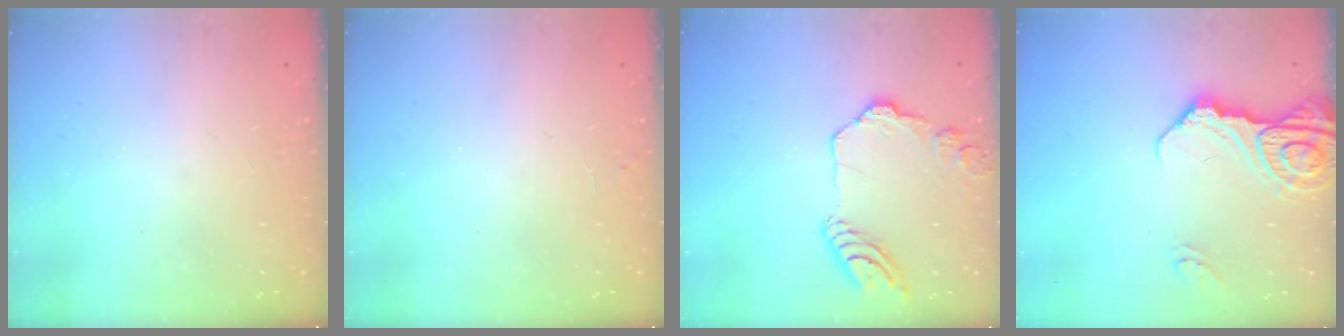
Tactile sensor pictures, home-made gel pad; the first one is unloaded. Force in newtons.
{"total": 1.7, "press": 1.7, "slide": 0.1}
{"total": 14.2, "press": 14.1, "slide": 1.5}
{"total": 13.4, "press": 13.3, "slide": 1.5}